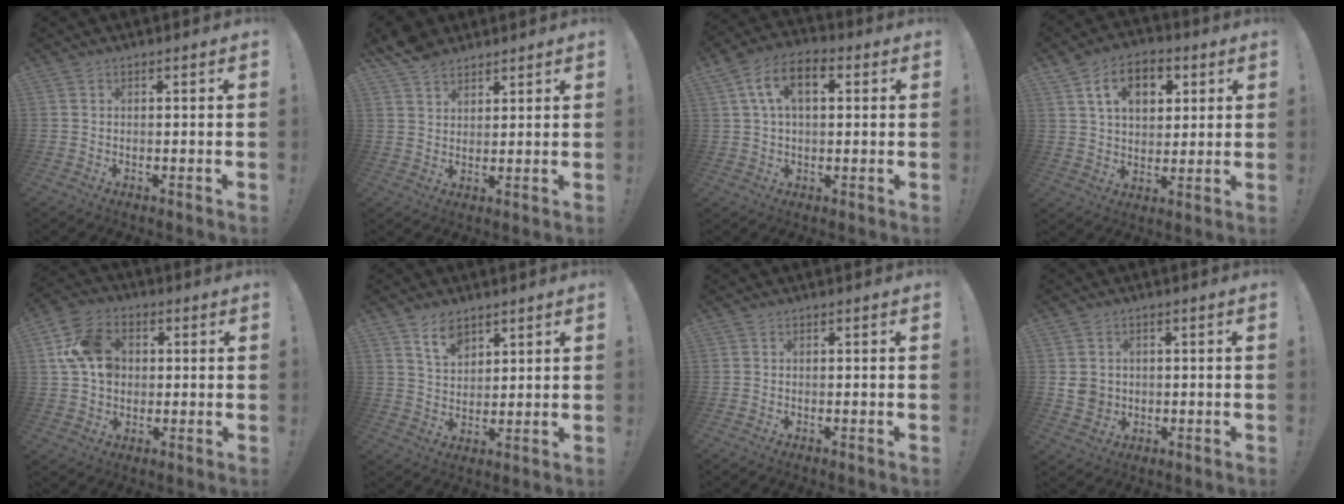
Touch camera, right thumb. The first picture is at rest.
{"total": 6.4, "force": [5.2, 3.3, 1.7], "torque": [-0.033, -0.027, 0.100]}
{"total": 10.8, "force": [2.9, 6.5, 8.1], "torque": [-0.140, 0.011, 0.053]}
{"total": 12.5, "force": [5.2, 8.6, 7.5], "torque": [-0.108, -0.007, 0.094]}
{"total": 13.2, "force": [2.8, 10.7, 7.2], "torque": [-0.125, 0.007, 0.061]}
{"total": 7.7, "force": [5.5, 4.2, 3.3], "torque": [-0.054, -0.028, 0.102]}
{"total": 0.0}
{"total": 5.5, "force": [0.8, 5.1, 1.8], "torque": [-0.040, 0.001, 0.019]}